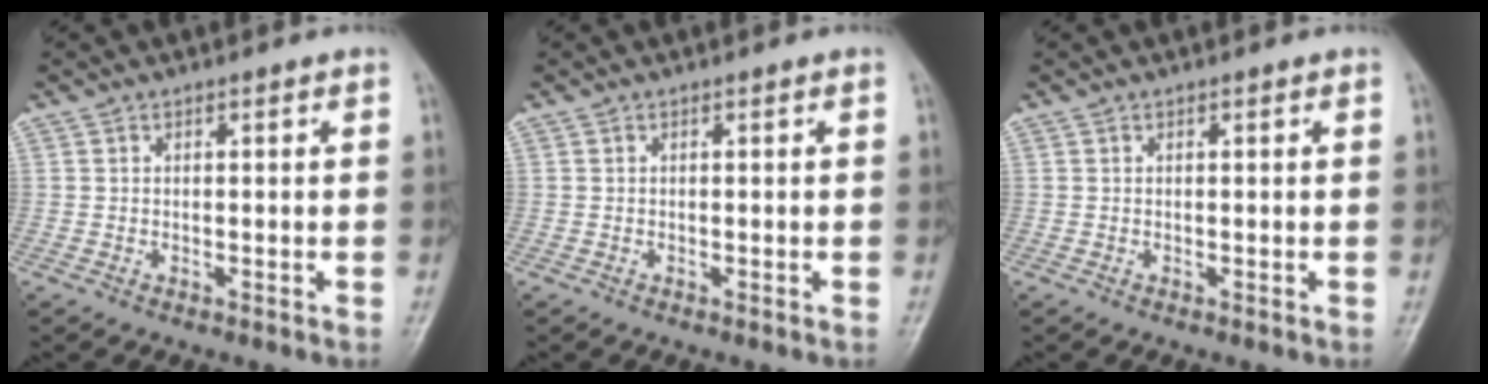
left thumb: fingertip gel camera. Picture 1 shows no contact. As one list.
[{"total": 0.0}, {"total": 0.0}]